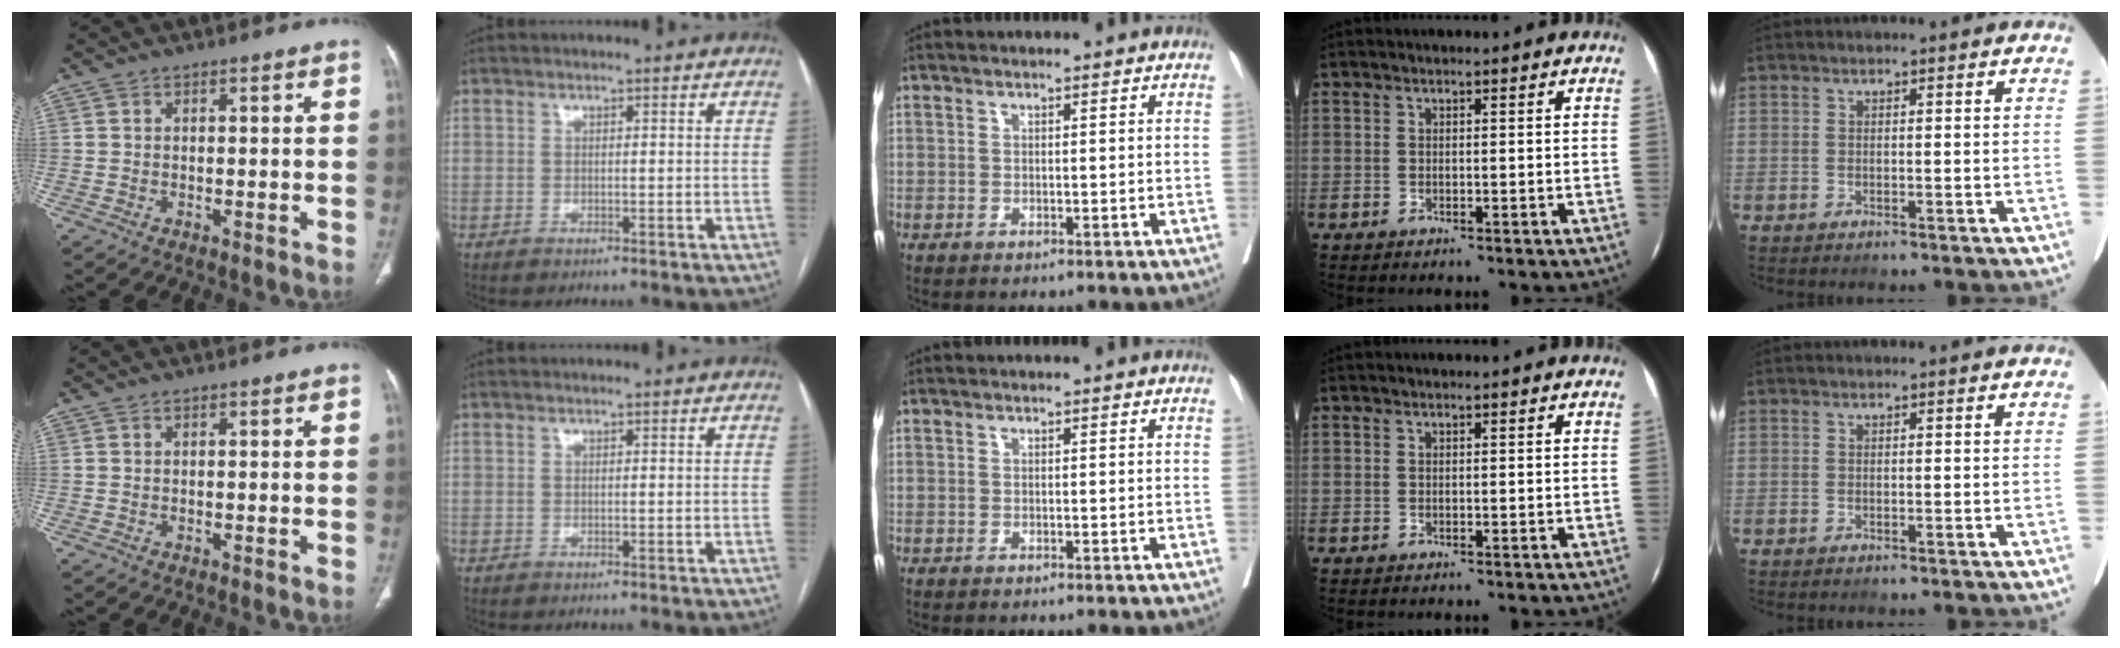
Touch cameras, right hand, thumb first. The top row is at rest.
{}